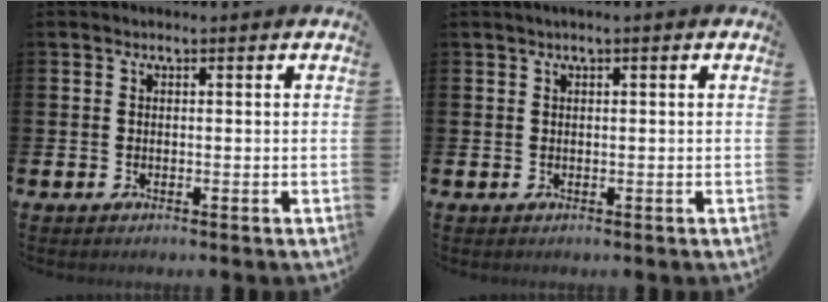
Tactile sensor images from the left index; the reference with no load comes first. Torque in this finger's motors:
{"motor_torque": [0.10, -1.48, 0.11, 0.03]}